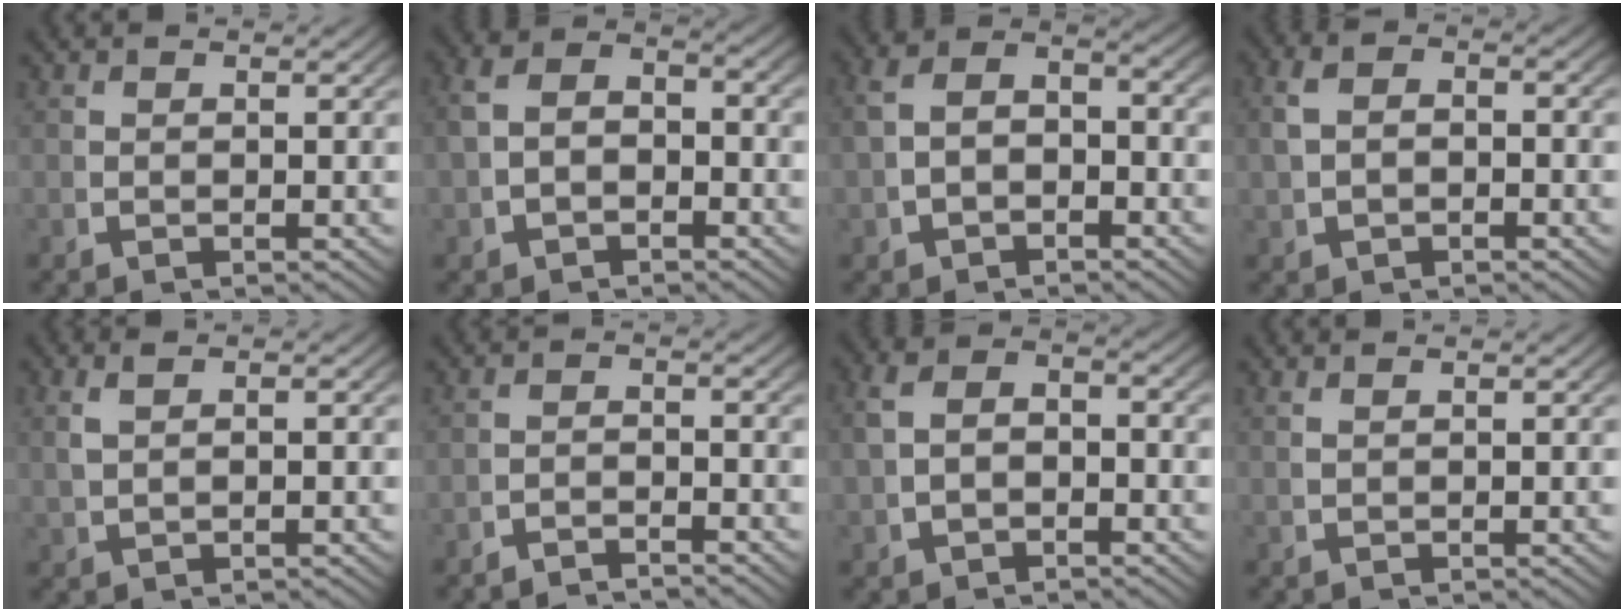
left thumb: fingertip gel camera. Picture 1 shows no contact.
{"total": 3.9, "force": [-0.7, 2.8, 2.6], "torque": [-0.053, -0.007, -0.009]}
{"total": 4.4, "force": [-0.6, 3.1, 3.0], "torque": [-0.058, -0.004, -0.006]}
{"total": 3.0, "force": [-0.1, 2.0, 2.2], "torque": [-0.048, -0.001, 0.002]}
{"total": 1.7, "force": [0.8, 0.5, 1.5], "torque": [-0.031, 0.007, 0.020]}
{"total": 2.5, "force": [-2.5, 0.2, 0.0], "torque": [0.013, -0.001, -0.050]}
{"total": 3.6, "force": [-0.5, 2.5, 2.6], "torque": [-0.055, -0.004, -0.003]}
{"total": 0.7, "force": [0.5, -0.5, 0.2], "torque": [-0.004, 0.003, 0.016]}